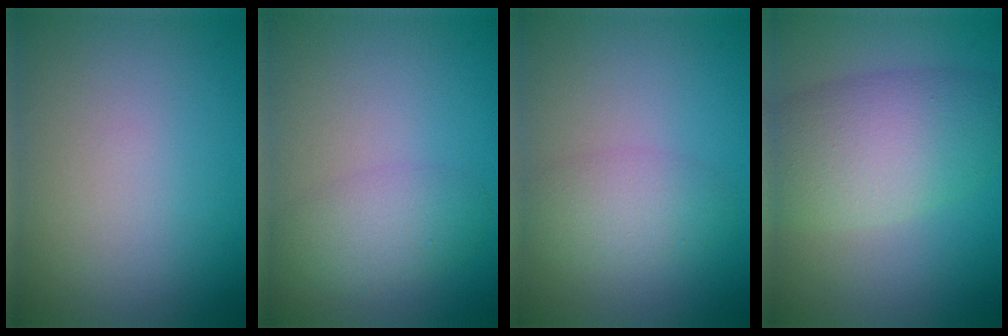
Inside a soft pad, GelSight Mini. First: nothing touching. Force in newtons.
{"total": 2.8, "press": 2.8, "slide": 0.0}
{"total": 2.7, "press": 2.7, "slide": 0.2}
{"total": 7.3, "press": 7.3, "slide": 0.5}